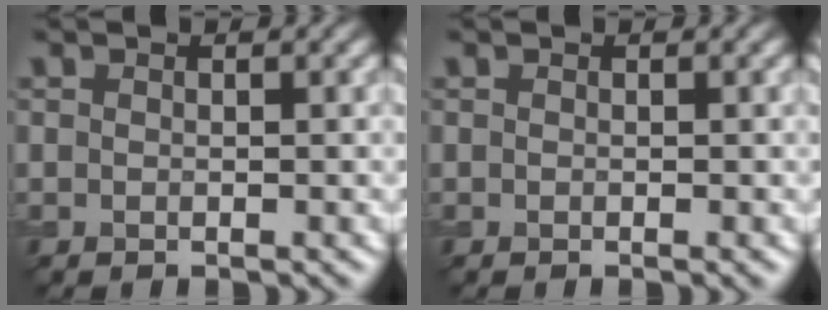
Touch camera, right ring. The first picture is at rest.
{"total": 0.0}